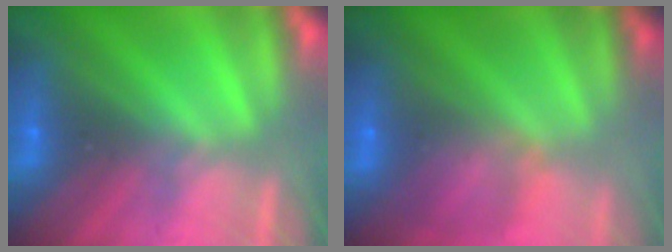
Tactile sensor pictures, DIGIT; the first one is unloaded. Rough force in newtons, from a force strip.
{"total": 6.0}